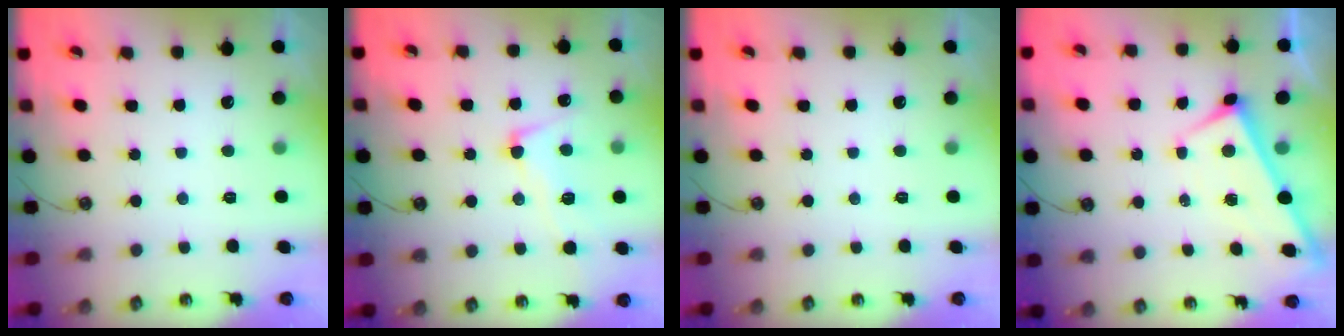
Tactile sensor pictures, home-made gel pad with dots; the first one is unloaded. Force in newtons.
{"total": 3.9, "press": 3.7, "slide": 1.2}
{"total": 0.0}
{"total": 1.7, "press": 1.7, "slide": 0.2}